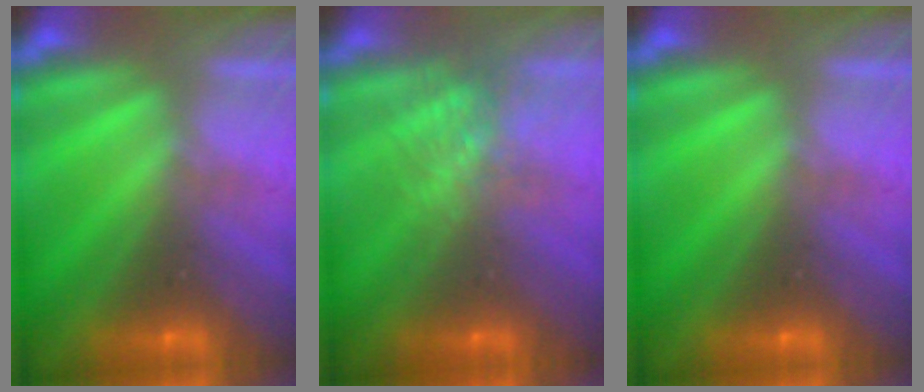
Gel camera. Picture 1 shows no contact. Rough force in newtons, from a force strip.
{"total": 4.3}
{"total": 0.0}